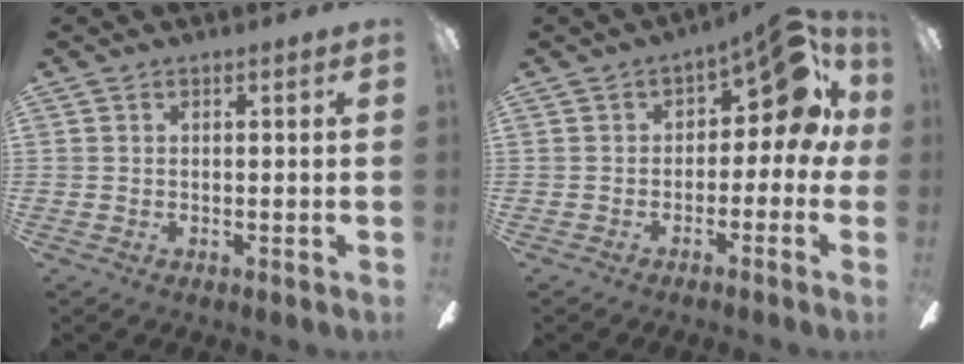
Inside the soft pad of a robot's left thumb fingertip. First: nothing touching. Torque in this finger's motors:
{"motor_torque": [-0.03, 0.20, -0.15, 0.26, 0.03]}